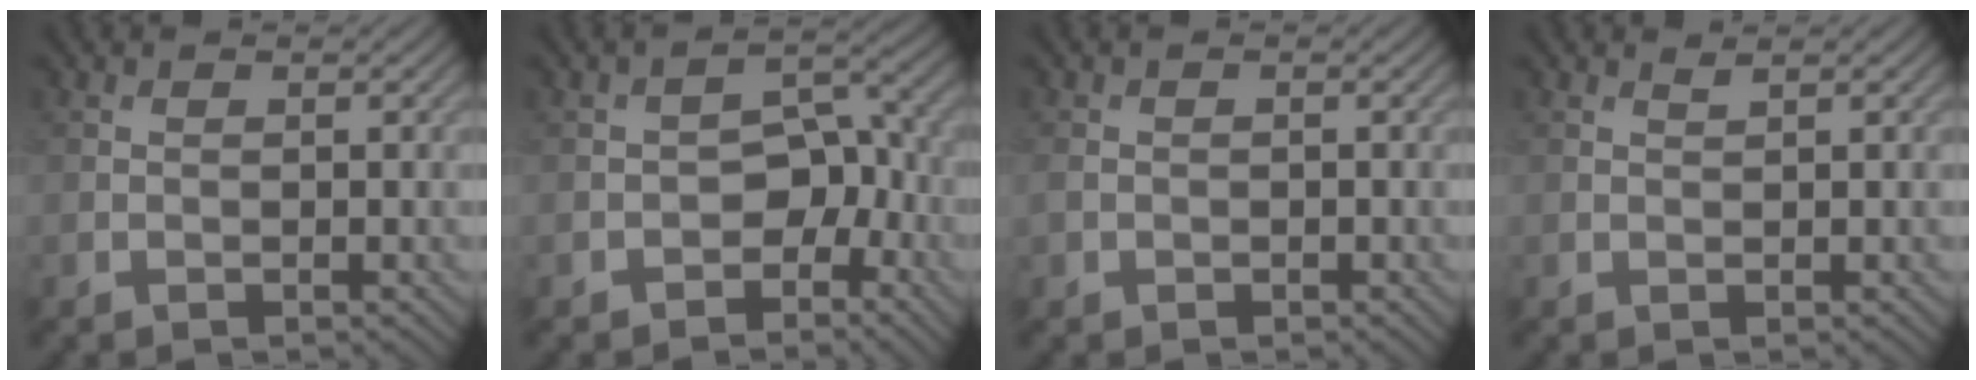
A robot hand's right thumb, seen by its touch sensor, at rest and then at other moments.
{"total": 4.9, "force": [-2.4, 3.3, 2.7], "torque": [-0.030, 0.008, -0.045]}
{"total": 1.7, "force": [-0.5, 1.4, 0.8], "torque": [-0.024, -0.007, -0.011]}
{"total": 0.5, "force": [0.5, 0.0, 0.2], "torque": [-0.003, 0.001, 0.011]}